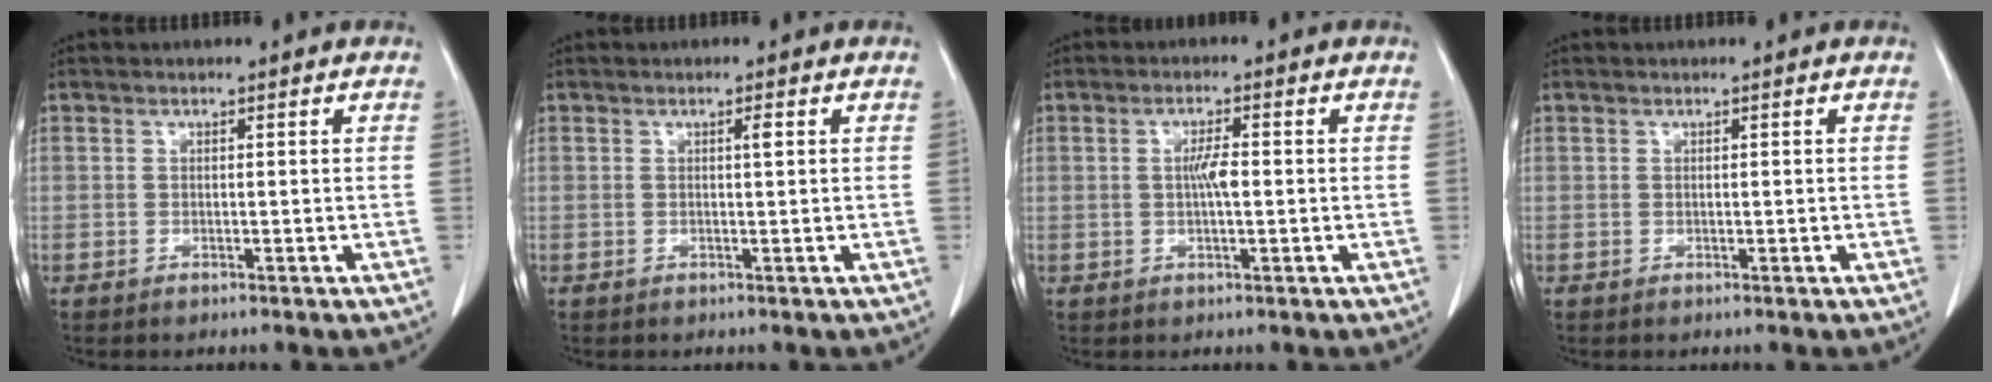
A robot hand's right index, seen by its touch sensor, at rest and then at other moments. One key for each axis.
{"total": 0.9, "fx": 0.3, "fy": 0.0, "fz": 0.9, "tx": -0.016, "ty": 0.001, "tz": 0.005}
{"total": 2.8, "fx": 0.0, "fy": 0.5, "fz": 2.8, "tx": -0.052, "ty": 0.003, "tz": -0.001}
{"total": 0.0}